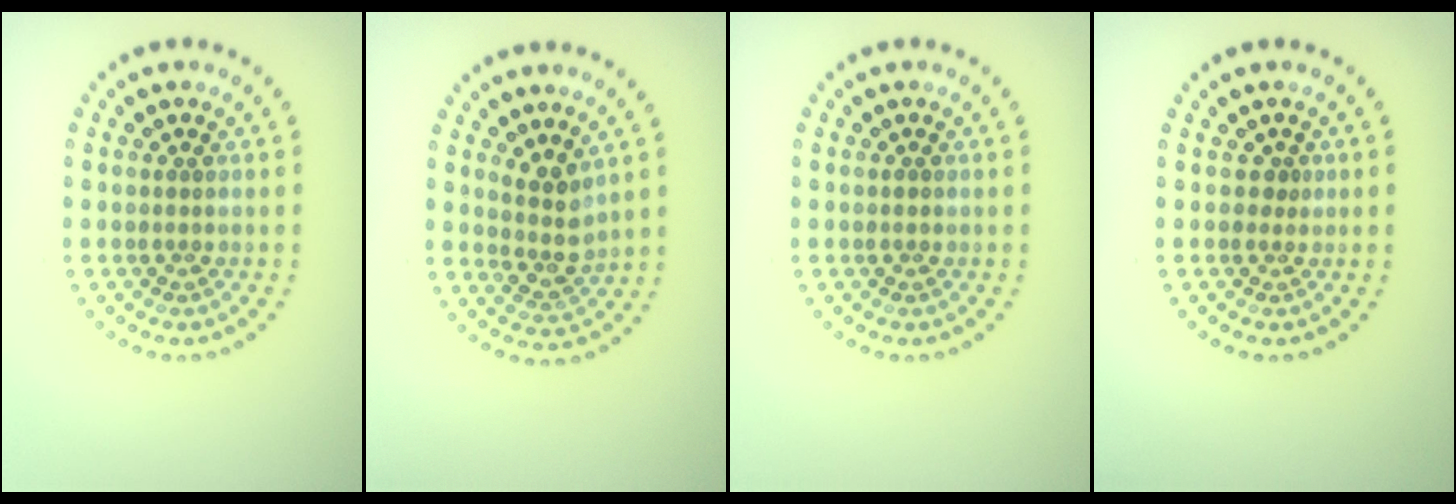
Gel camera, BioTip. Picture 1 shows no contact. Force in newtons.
{"total": 2.6, "press": 2.0, "slide": 1.6}
{"total": 0.5, "press": 0.5, "slide": 0.1}
{"total": 0.6, "press": 0.3, "slide": 0.5}